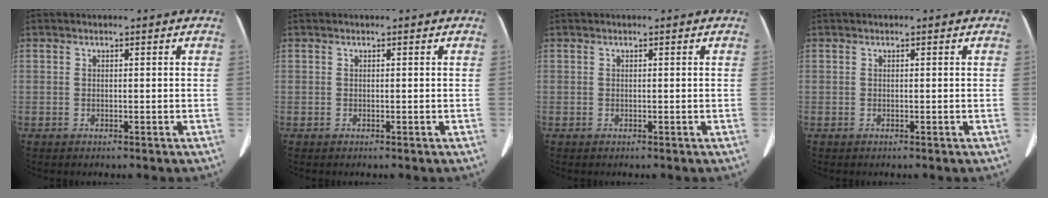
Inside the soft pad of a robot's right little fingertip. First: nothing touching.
{"total": 0.0}
{"total": 0.0}
{"total": 0.0}